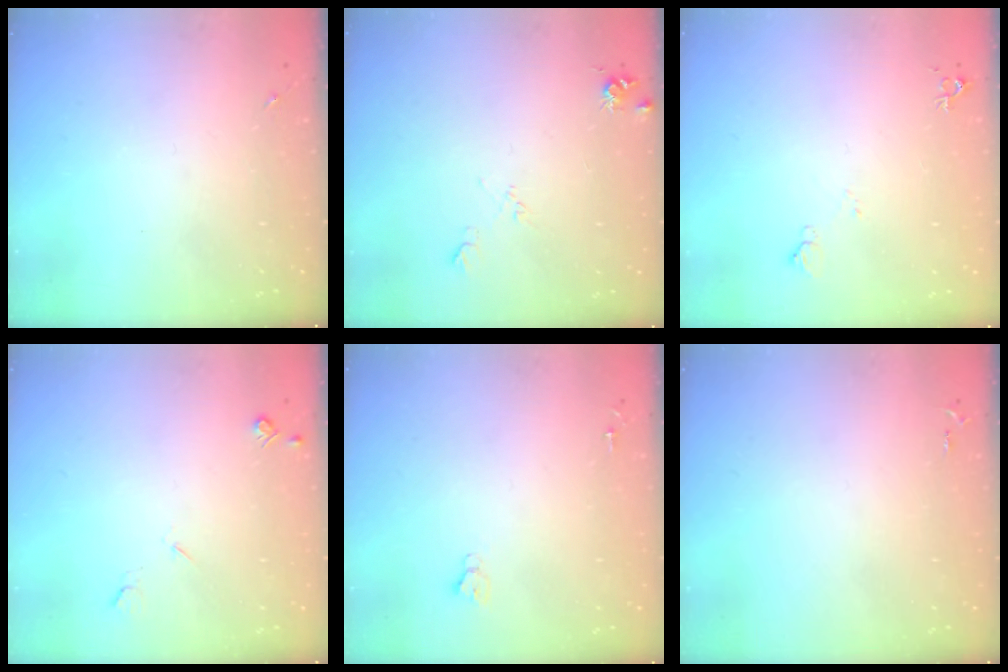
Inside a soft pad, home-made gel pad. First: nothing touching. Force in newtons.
{"total": 8.2, "press": 8.2, "slide": 0.8}
{"total": 5.2, "press": 5.1, "slide": 1.1}
{"total": 4.6, "press": 4.5, "slide": 0.7}
{"total": 2.7, "press": 2.7, "slide": 0.0}
{"total": 2.5, "press": 2.5, "slide": 0.3}